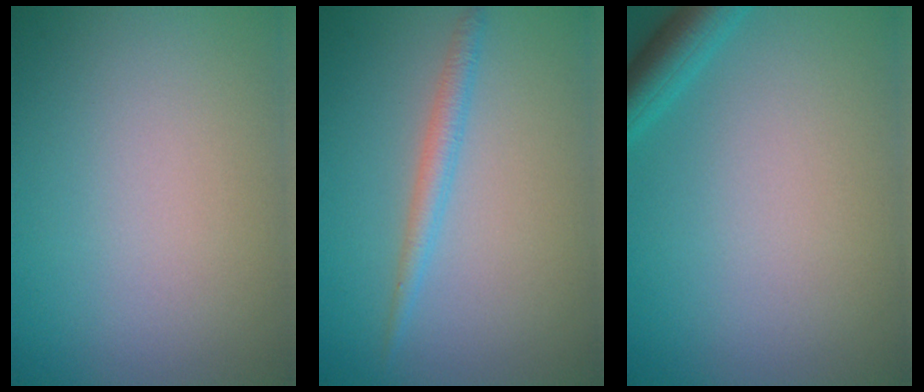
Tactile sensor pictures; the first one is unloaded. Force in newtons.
{"total": 1.8, "press": 1.8, "slide": 0.1}
{"total": 2.9, "press": 2.9, "slide": 0.2}